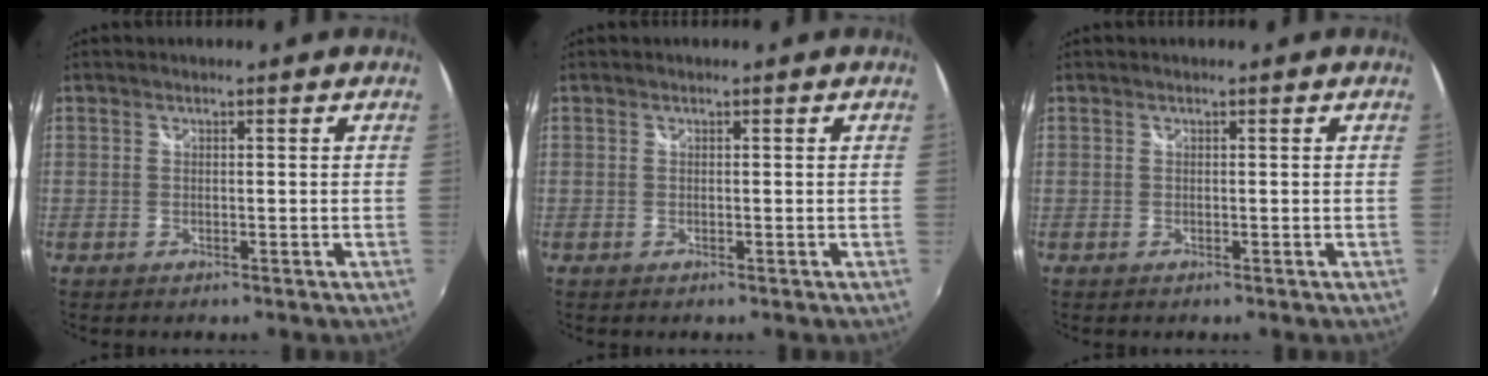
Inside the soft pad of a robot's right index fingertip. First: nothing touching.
{"total": 0.0}
{"total": 0.0}